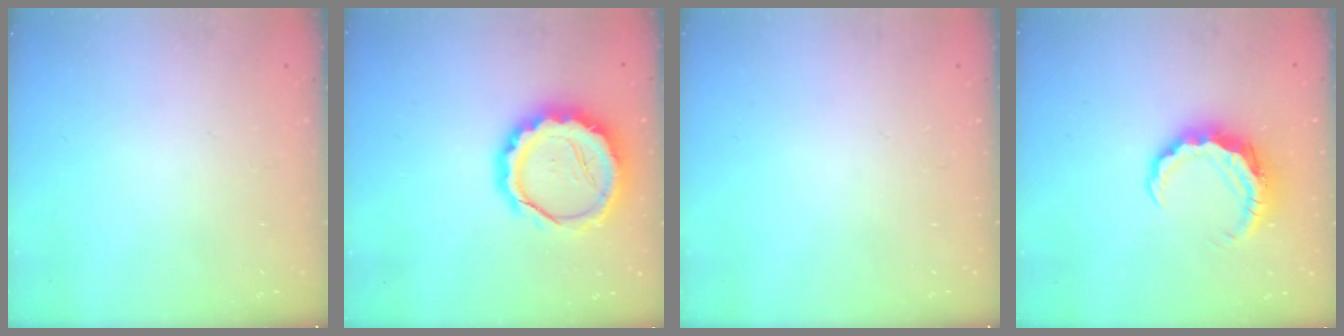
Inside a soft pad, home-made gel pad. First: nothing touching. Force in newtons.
{"total": 14.3, "press": 14.0, "slide": 2.9}
{"total": 0.0}
{"total": 8.0, "press": 7.9, "slide": 0.7}